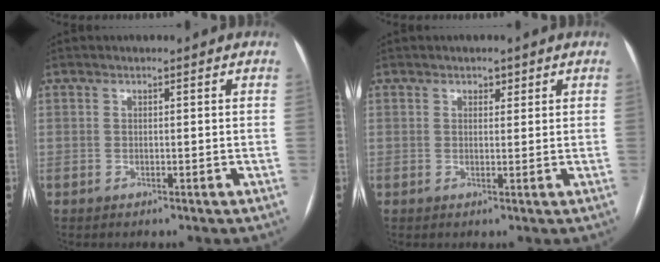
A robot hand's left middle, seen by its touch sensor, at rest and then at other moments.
{"total": 1.3, "force": [0.9, 0.8, 0.6], "torque": [-0.007, -0.001, 0.011]}